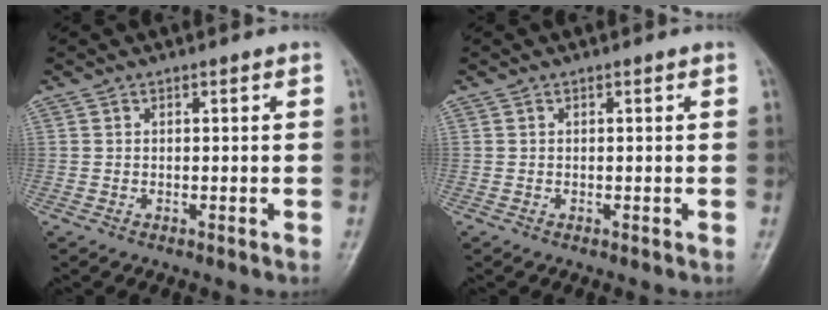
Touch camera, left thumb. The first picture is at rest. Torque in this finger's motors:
{"motor_torque": [-0.02, 0.01, 0.00, 0.03, 0.00]}